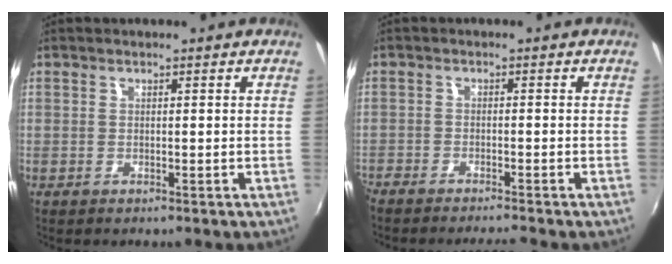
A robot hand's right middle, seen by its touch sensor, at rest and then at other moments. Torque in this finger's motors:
{"motor_torque": [0.13, -0.13, 0.04, 0.04]}